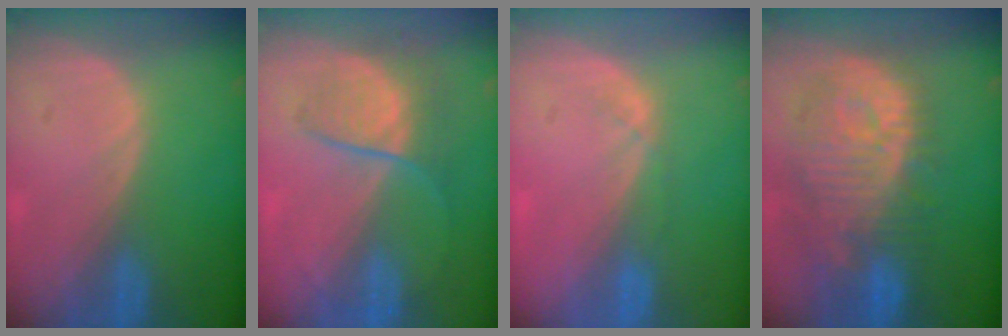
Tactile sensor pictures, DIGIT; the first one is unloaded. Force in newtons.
{"total": 6.6, "press": 6.2, "slide": 2.3}
{"total": 1.7, "press": 1.5, "slide": 0.8}
{"total": 12.2, "press": 11.0, "slide": 5.1}